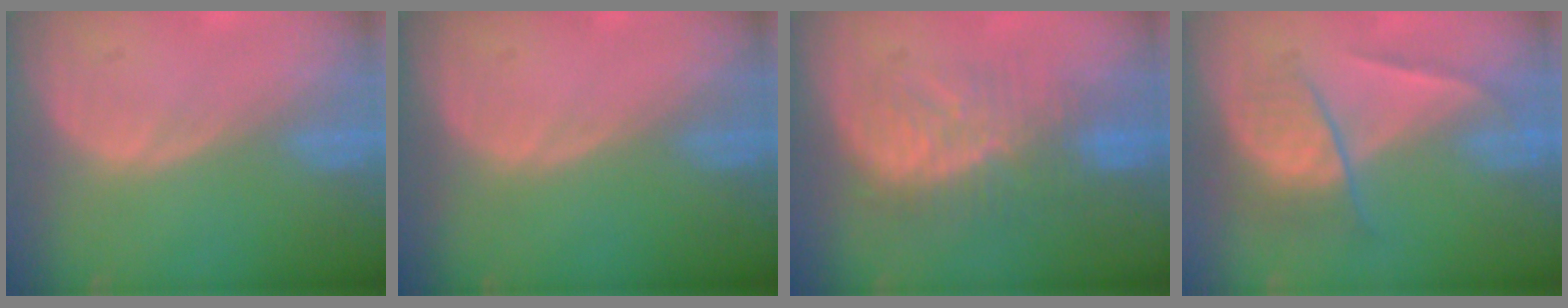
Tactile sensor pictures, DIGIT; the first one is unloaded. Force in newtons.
{"total": 0.0}
{"total": 8.4, "press": 8.2, "slide": 1.9}
{"total": 6.7, "press": 5.8, "slide": 3.4}